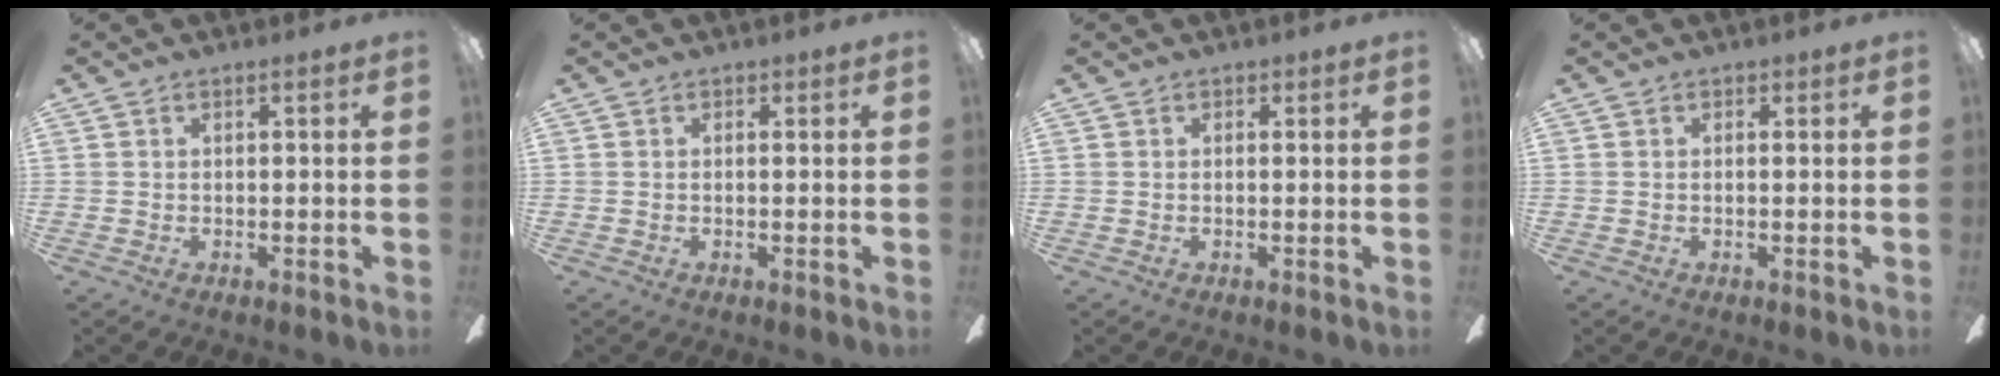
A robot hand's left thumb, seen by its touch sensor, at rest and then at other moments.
{"total": 0.0}
{"total": 0.0}
{"total": 0.0}